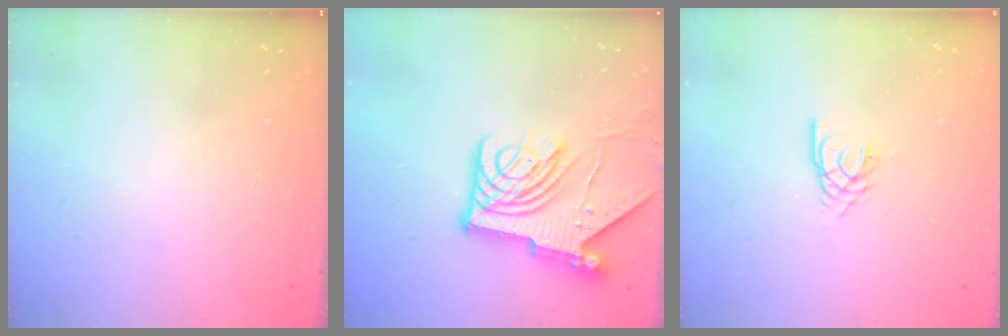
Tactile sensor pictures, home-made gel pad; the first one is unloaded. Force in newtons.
{"total": 13.9, "press": 13.8, "slide": 1.6}
{"total": 2.8, "press": 2.8, "slide": 0.3}